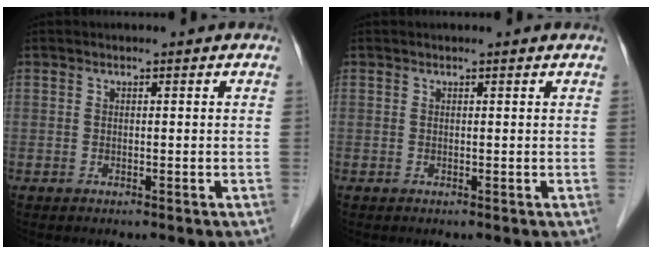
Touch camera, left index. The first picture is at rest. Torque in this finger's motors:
{"motor_torque": [0.04, 0.03, -0.01, 0.01]}